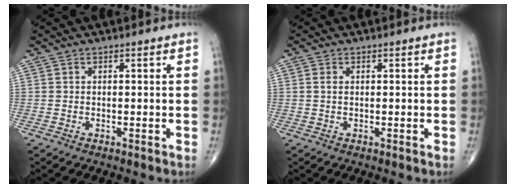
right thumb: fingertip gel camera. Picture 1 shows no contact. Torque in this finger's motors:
{"motor_torque": [-0.67, 0.18, -0.24, -0.01, 0.00]}